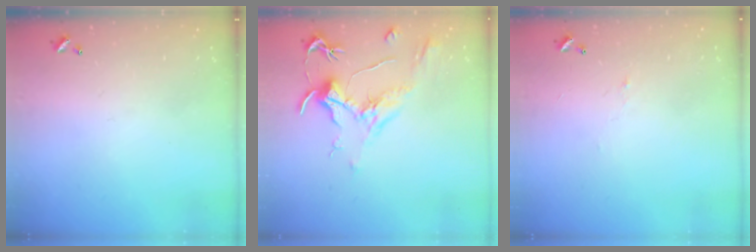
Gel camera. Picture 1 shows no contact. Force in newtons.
{"total": 2.1, "press": 2.0, "slide": 0.8}
{"total": 0.8, "press": 0.6, "slide": 0.6}